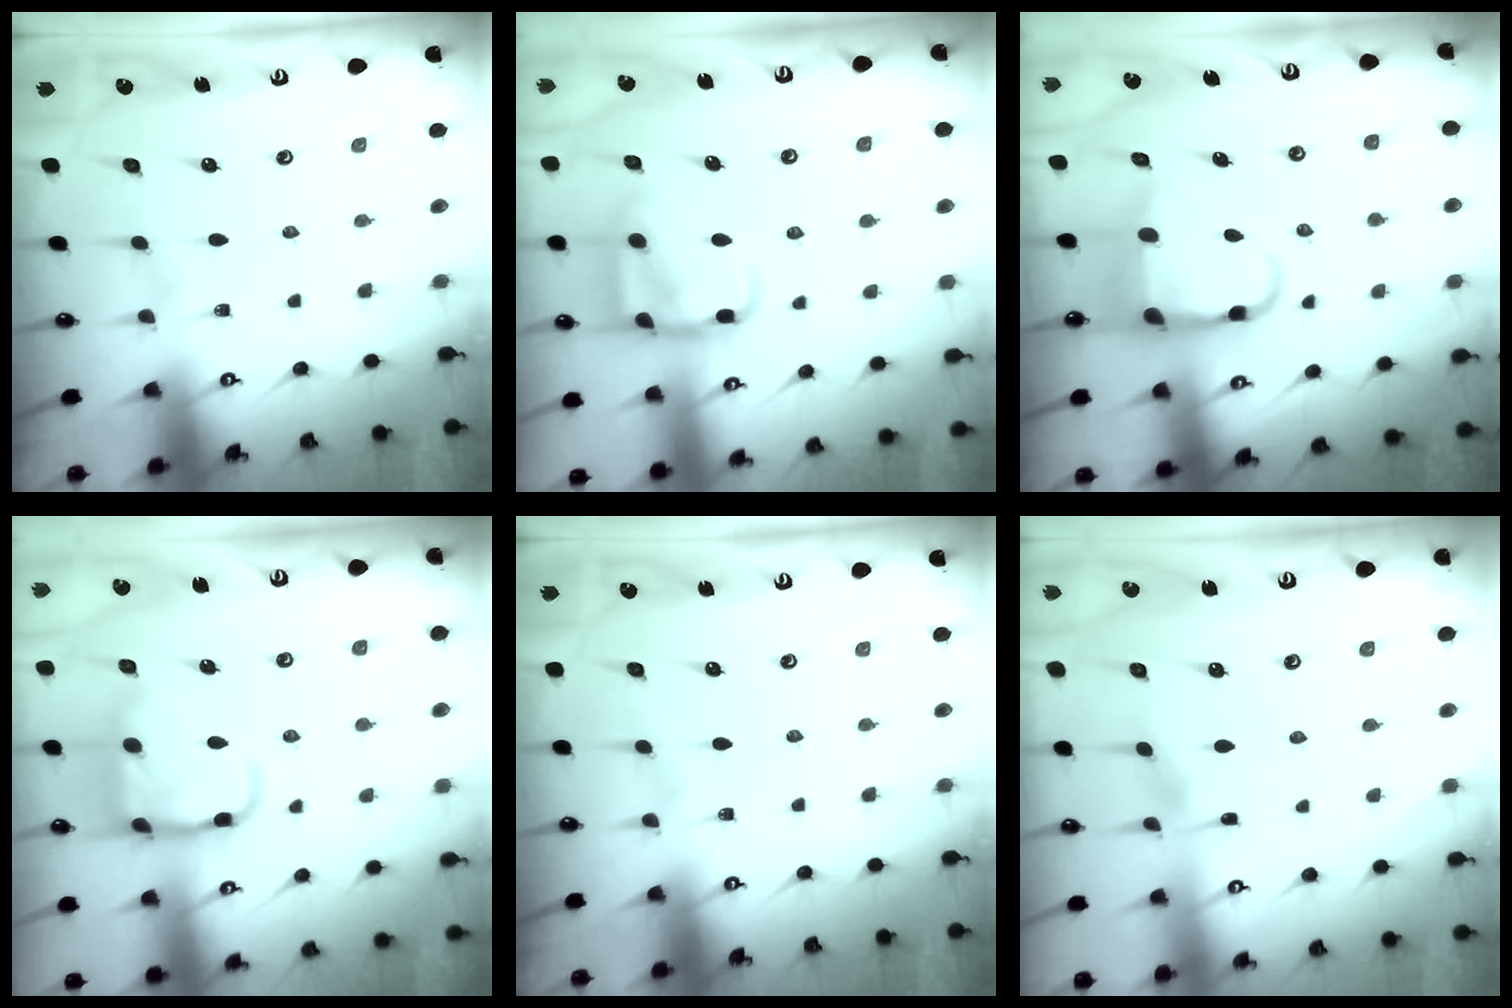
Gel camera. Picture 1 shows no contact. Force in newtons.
{"total": 14.0, "press": 13.9, "slide": 1.4}
{"total": 8.2, "press": 8.0, "slide": 2.0}
{"total": 14.3, "press": 14.2, "slide": 1.4}
{"total": 0.0}
{"total": 2.7, "press": 2.6, "slide": 0.4}